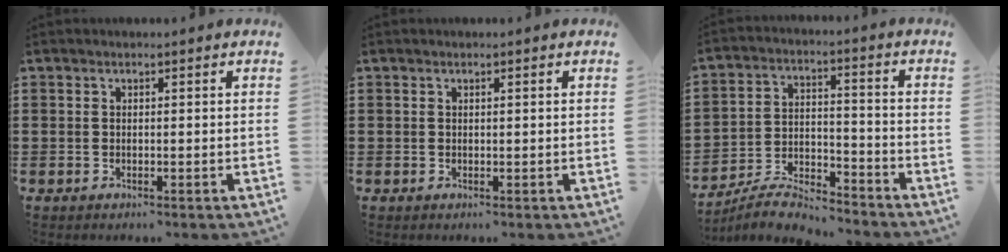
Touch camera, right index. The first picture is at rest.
{"total": 0.0}
{"total": 6.6, "force": [-6.3, 0.8, 1.7], "torque": [-0.044, 0.005, -0.125]}